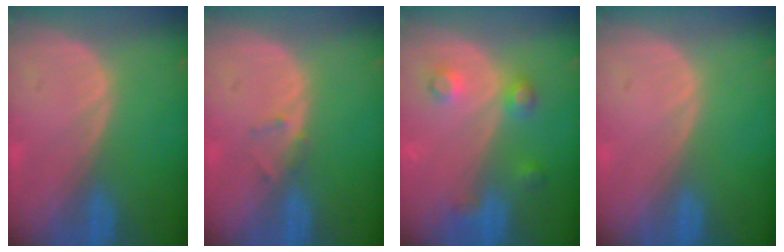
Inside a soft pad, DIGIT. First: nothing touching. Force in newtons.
{"total": 1.3, "press": 1.1, "slide": 0.8}
{"total": 4.2, "press": 4.2, "slide": 0.0}
{"total": 0.0}